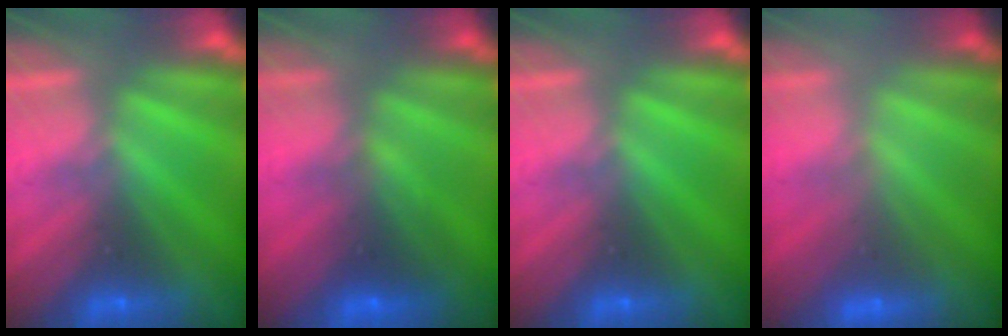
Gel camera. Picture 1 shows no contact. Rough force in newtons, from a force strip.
{"total": 5.8}
{"total": 0.0}
{"total": 2.3}